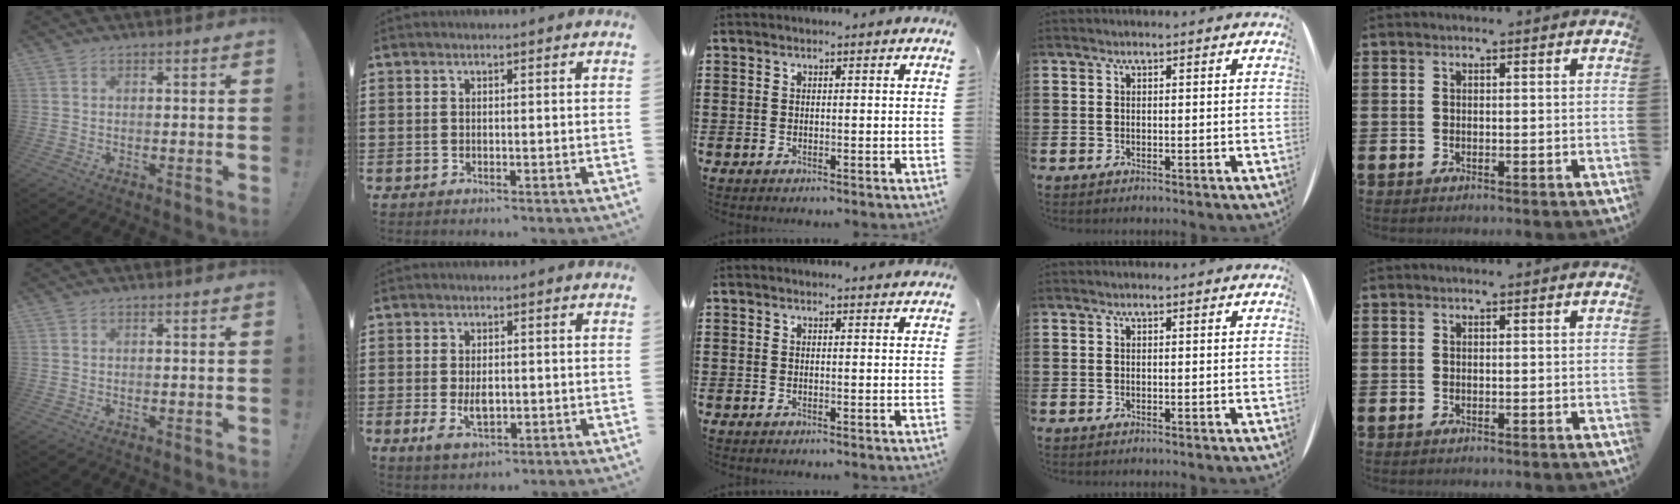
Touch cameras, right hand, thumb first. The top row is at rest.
{"index": {"total": 4.1, "force": [-0.5, 2.2, 3.4], "torque": [-0.061, -0.002, -0.011]}, "middle": {"total": 1.0, "force": [0.9, 0.0, 0.2], "torque": [0.002, -0.004, 0.016]}}